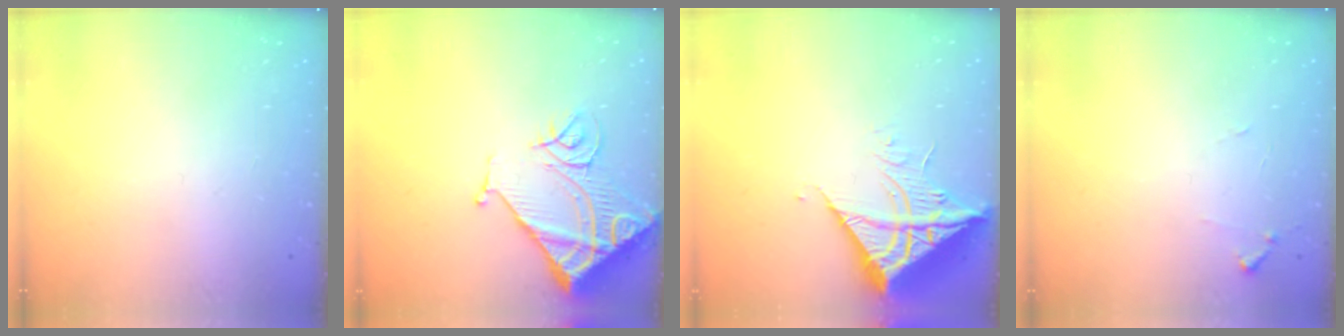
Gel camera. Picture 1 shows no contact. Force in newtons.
{"total": 17.1, "press": 17.0, "slide": 1.8}
{"total": 11.2, "press": 11.1, "slide": 1.4}
{"total": 5.8, "press": 5.7, "slide": 0.4}